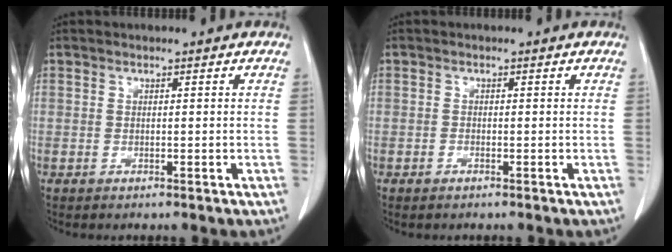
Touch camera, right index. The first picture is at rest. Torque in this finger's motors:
{"motor_torque": [-0.08, 0.04, -0.04, -0.02]}